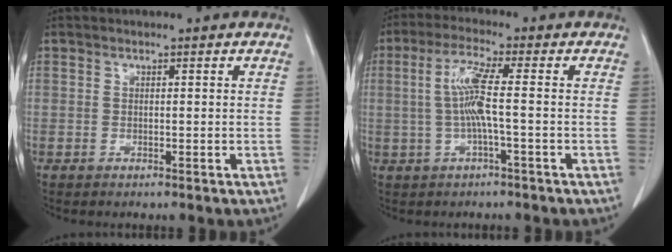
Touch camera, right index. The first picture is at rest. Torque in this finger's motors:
{"motor_torque": [1.01, 0.06, 0.58, 0.16]}